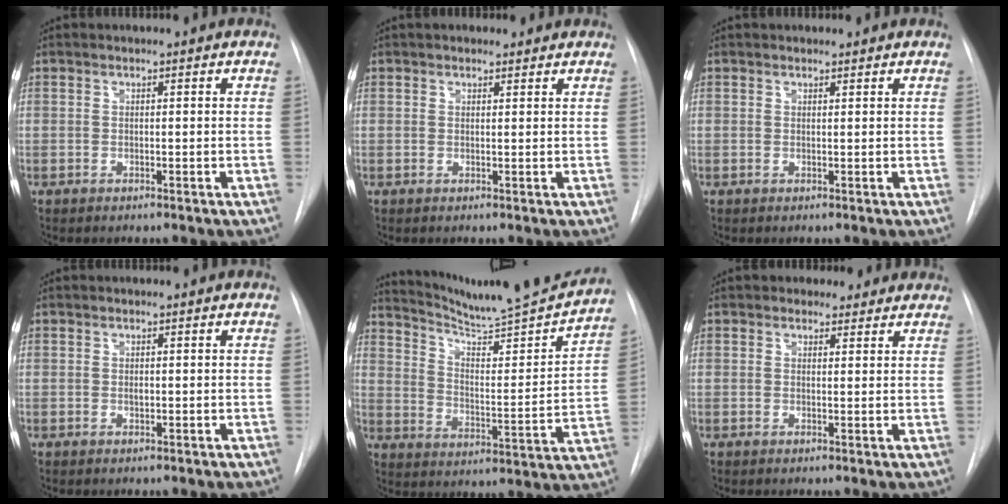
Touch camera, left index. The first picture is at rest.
{"total": 2.5, "force": [2.1, 1.2, 0.7], "torque": [-0.006, 0.018, 0.028]}
{"total": 1.0, "force": [0.9, 0.5, 0.1], "torque": [-0.003, 0.005, 0.013]}
{"total": 0.6, "force": [0.1, 0.4, 0.5], "torque": [-0.008, 0.000, 0.001]}
{"total": 19.8, "force": [18.9, 0.1, 6.2], "torque": [-0.099, -0.061, 0.267]}
{"total": 3.8, "force": [3.1, 2.3, 0.2], "torque": [0.006, 0.004, 0.030]}